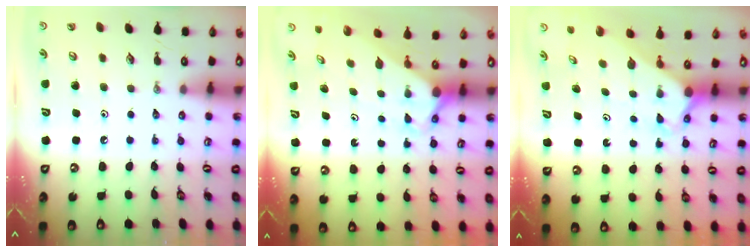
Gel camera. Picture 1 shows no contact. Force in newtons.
{"total": 2.7, "press": 2.7, "slide": 0.0}
{"total": 2.6, "press": 2.6, "slide": 0.2}